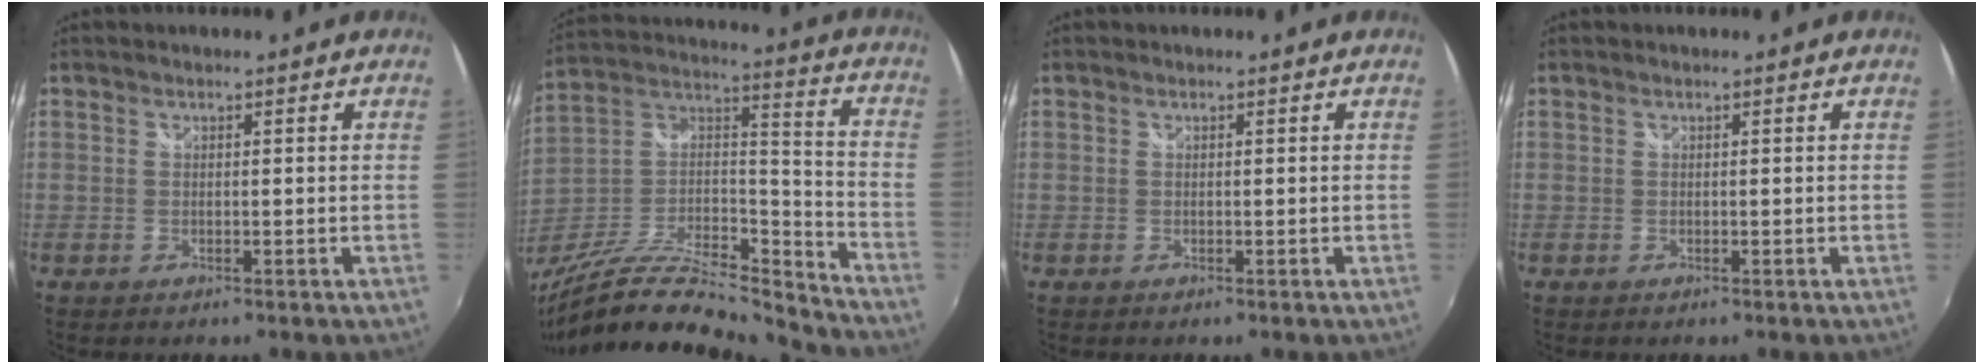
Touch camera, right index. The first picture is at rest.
{"total": 23.3, "force": [-20.3, 4.8, 10.4], "torque": [-0.195, -0.004, -0.357]}
{"total": 0.0}
{"total": 0.0}